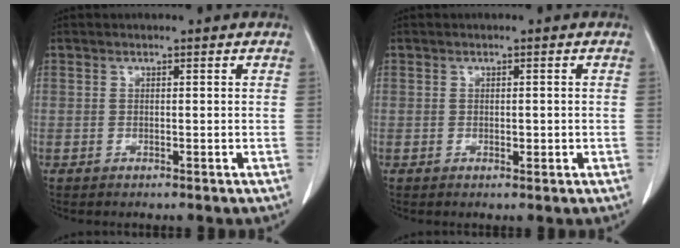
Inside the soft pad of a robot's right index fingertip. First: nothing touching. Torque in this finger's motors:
{"motor_torque": [-0.21, 0.29, -0.11, -0.02]}